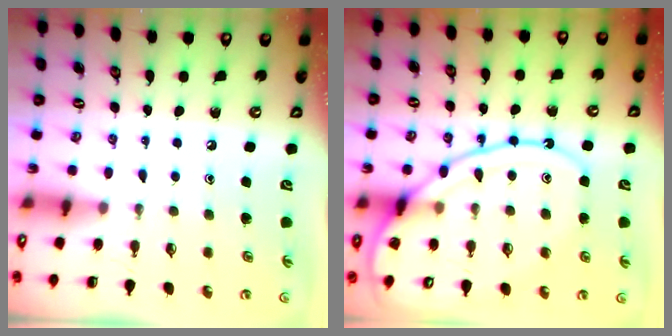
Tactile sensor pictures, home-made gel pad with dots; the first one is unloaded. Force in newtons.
{"total": 15.4, "press": 15.4, "slide": 1.4}